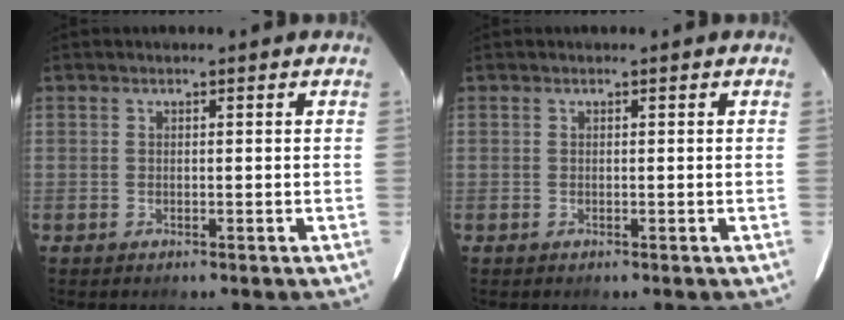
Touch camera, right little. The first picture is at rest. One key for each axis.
{"total": 0.0}